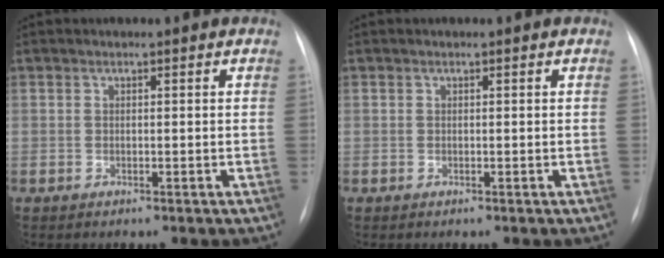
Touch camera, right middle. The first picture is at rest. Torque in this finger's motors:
{"motor_torque": [-0.04, -0.04, -0.01, 0.00]}